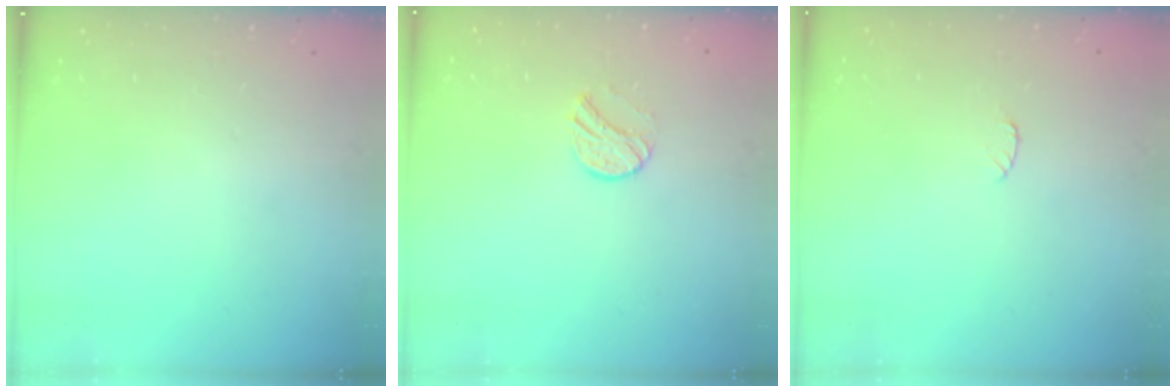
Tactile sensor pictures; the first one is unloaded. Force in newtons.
{"total": 7.4, "press": 7.4, "slide": 0.6}
{"total": 4.8, "press": 4.7, "slide": 0.6}